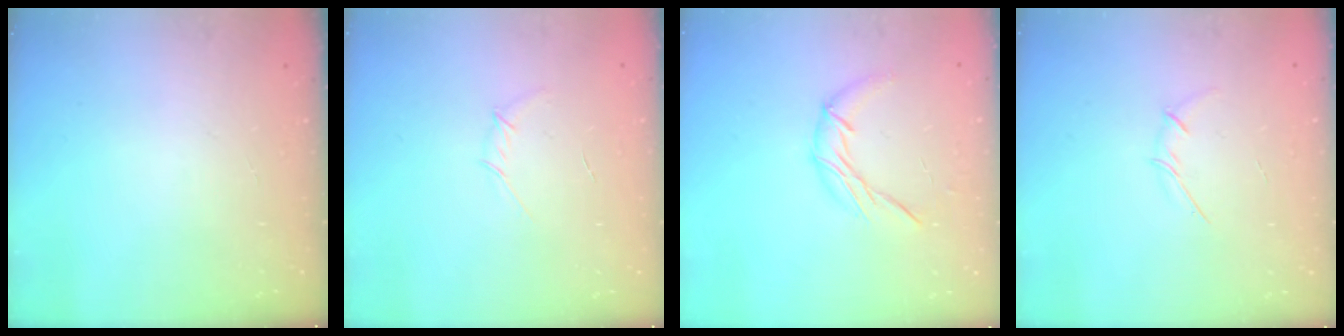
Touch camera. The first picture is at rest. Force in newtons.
{"total": 3.9, "press": 3.8, "slide": 0.8}
{"total": 7.8, "press": 7.8, "slide": 0.5}
{"total": 3.3, "press": 3.1, "slide": 0.9}